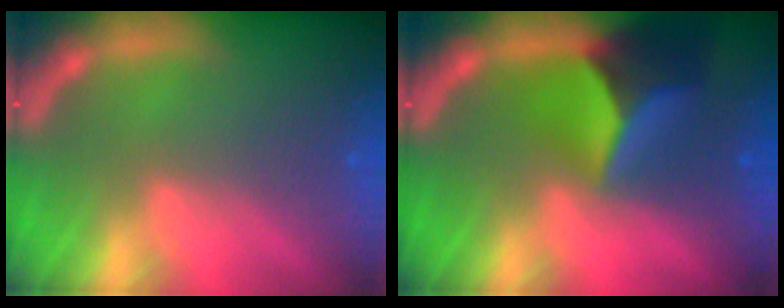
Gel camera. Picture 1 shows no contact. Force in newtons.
{"total": 8.4}